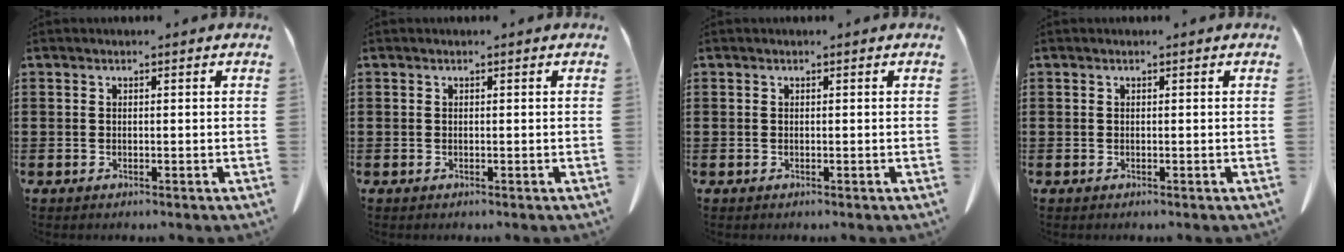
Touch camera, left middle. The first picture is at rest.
{"total": 0.0}
{"total": 0.0}
{"total": 0.0}